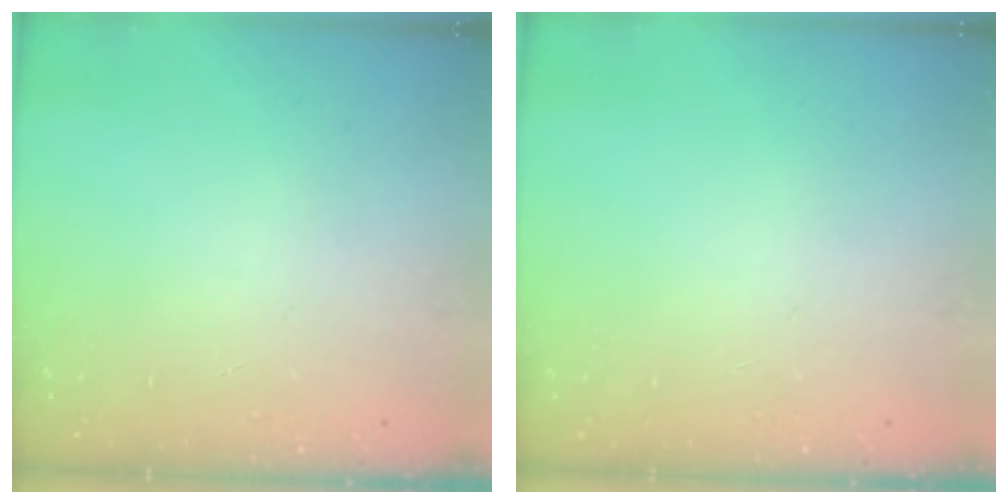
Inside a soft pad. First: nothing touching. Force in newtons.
{"total": 0.0}